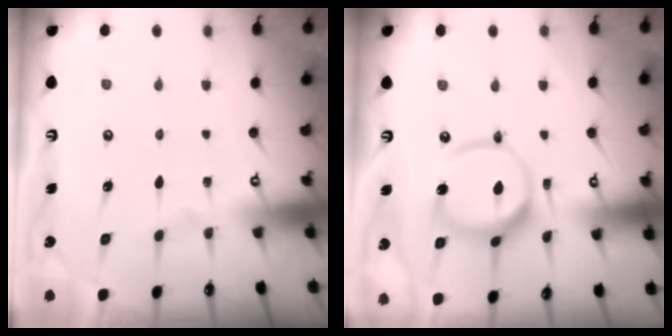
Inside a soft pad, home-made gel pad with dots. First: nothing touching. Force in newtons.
{"total": 14.7, "press": 14.6, "slide": 1.7}